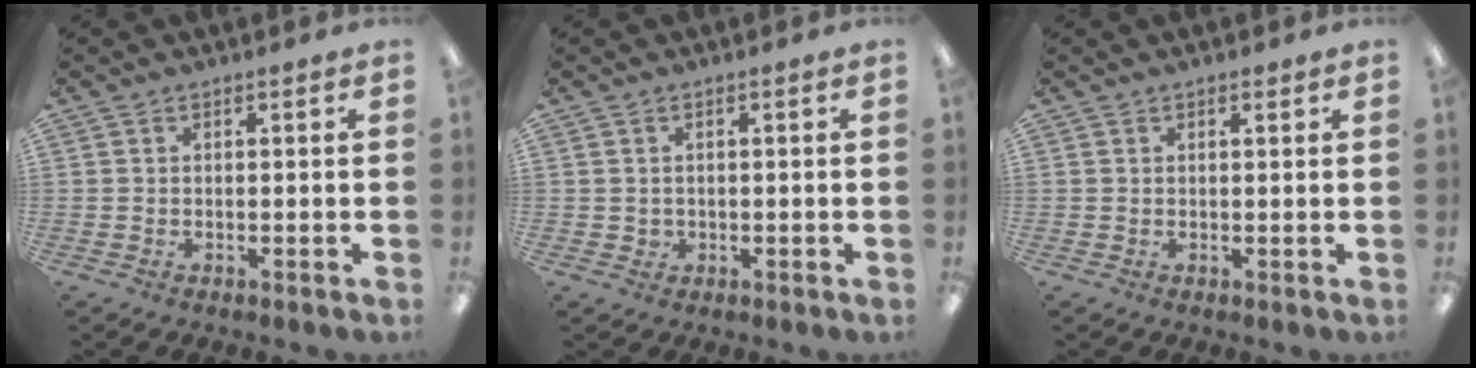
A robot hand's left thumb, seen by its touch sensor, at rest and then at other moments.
{"total": 1.6, "force": [0.6, 1.4, 0.5], "torque": [-0.012, 0.003, 0.010]}
{"total": 0.8, "force": [0.7, 0.2, 0.4], "torque": [-0.010, -0.001, 0.013]}